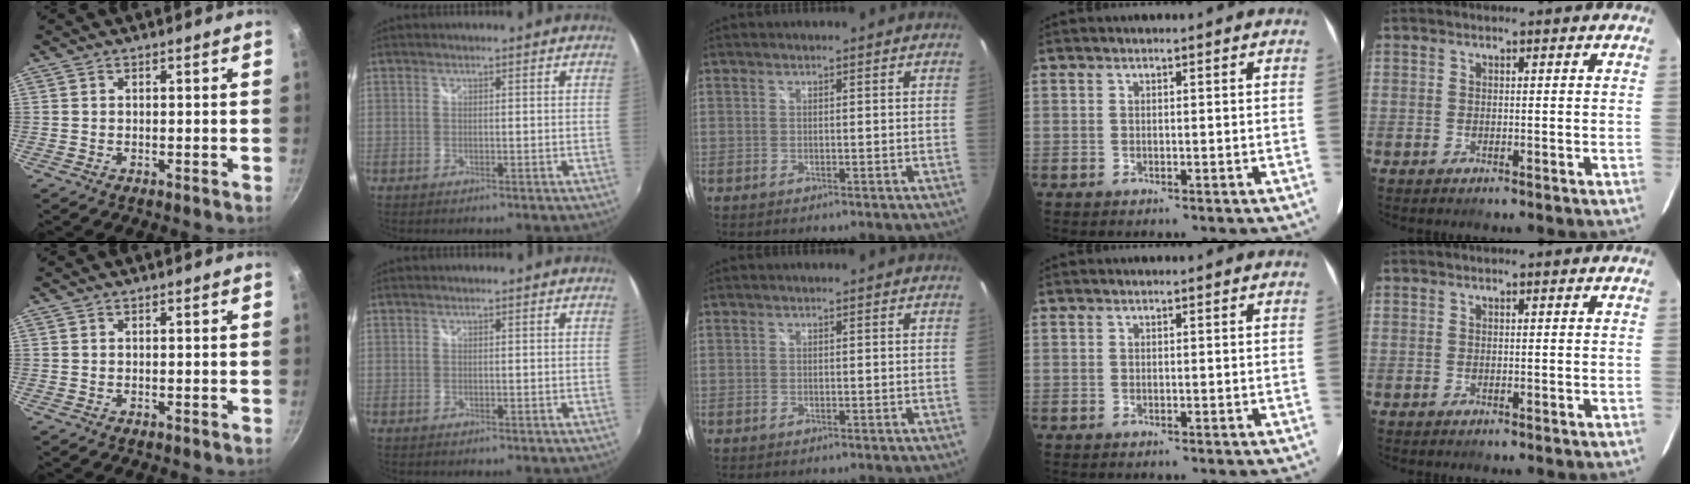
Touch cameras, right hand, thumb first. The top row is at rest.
{}